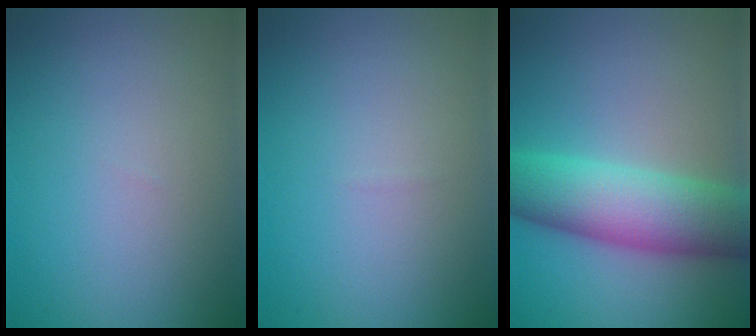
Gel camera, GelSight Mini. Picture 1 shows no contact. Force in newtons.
{"total": 0.0}
{"total": 8.3, "press": 8.3, "slide": 0.2}